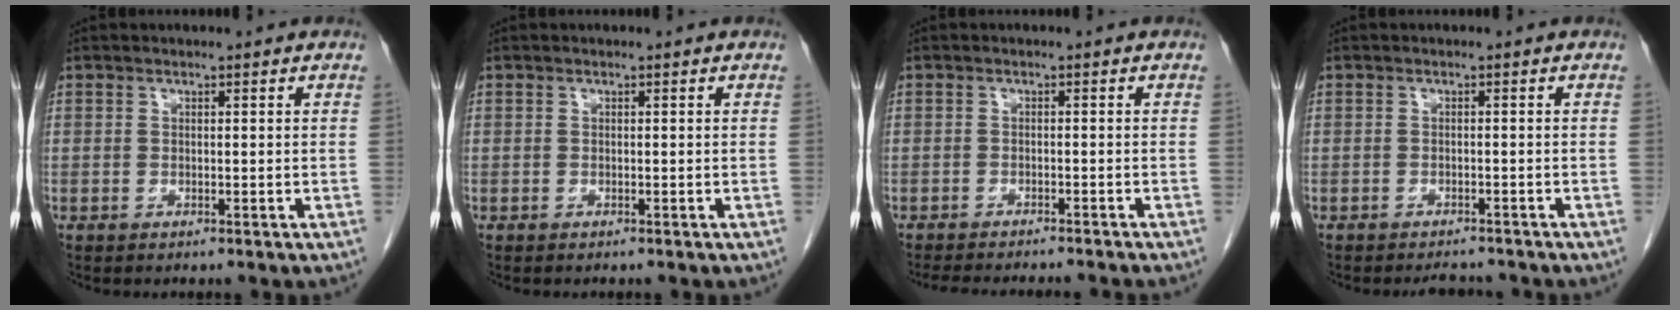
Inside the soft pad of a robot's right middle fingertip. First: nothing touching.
{"total": 0.0}
{"total": 11.0, "force": [-10.0, 0.8, 4.4], "torque": [-0.052, -0.015, -0.129]}
{"total": 2.6, "force": [-2.5, 0.5, 0.3], "torque": [-0.009, -0.009, -0.035]}